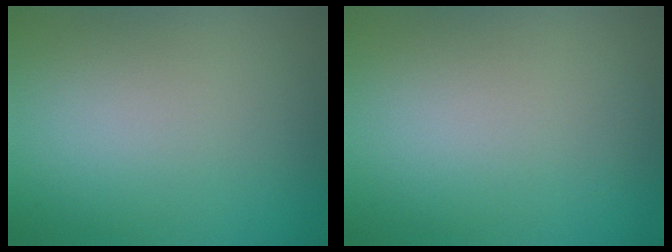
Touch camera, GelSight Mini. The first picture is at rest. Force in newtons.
{"total": 0.0}